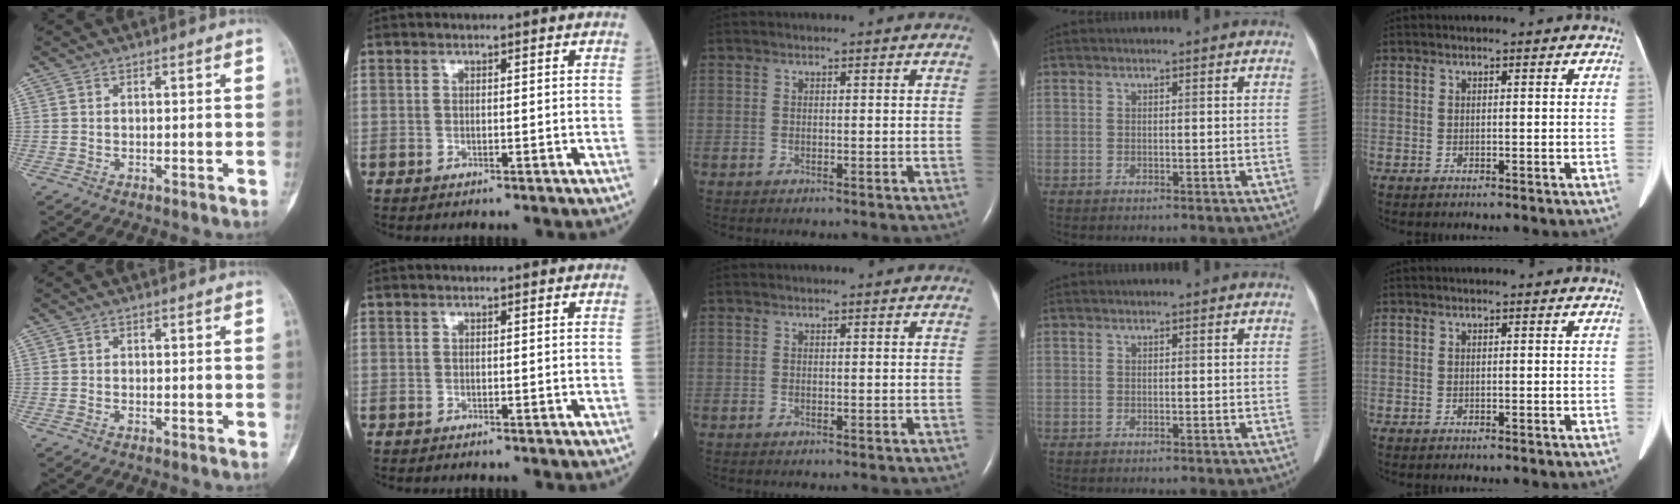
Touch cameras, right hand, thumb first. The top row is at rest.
{}